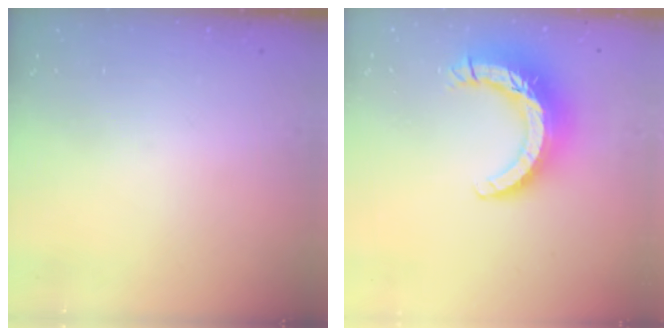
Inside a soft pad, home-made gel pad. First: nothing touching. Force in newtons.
{"total": 13.9, "press": 13.8, "slide": 1.4}